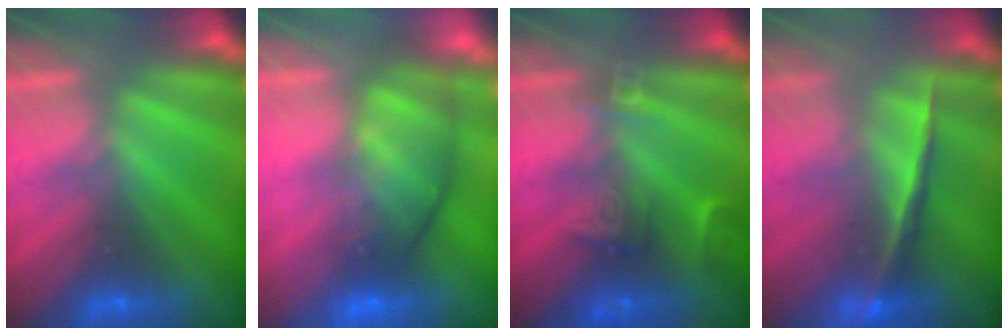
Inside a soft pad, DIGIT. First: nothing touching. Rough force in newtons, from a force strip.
{"total": 6.9}
{"total": 2.4}
{"total": 2.0}